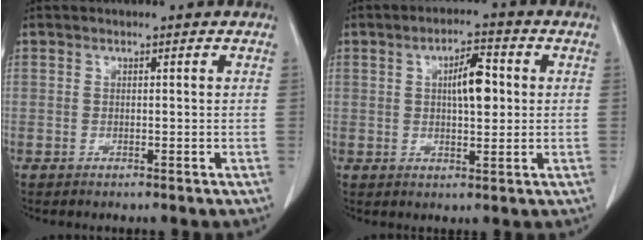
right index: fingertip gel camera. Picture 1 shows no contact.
{"total": 6.1, "force": [1.0, 1.9, 5.7], "torque": [-0.094, 0.010, 0.018]}